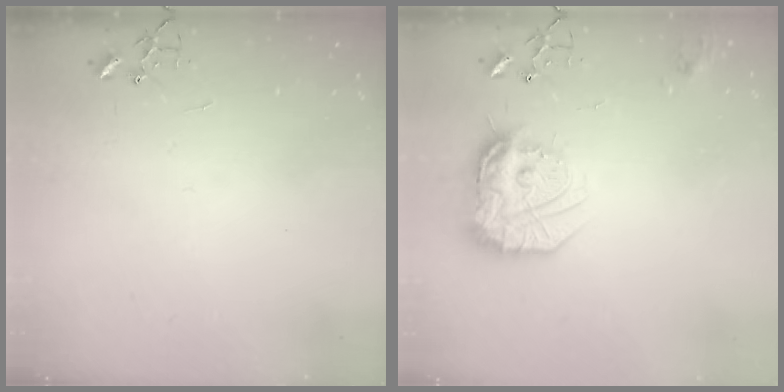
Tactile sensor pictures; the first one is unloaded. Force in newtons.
{"total": 17.3, "press": 17.2, "slide": 1.4}